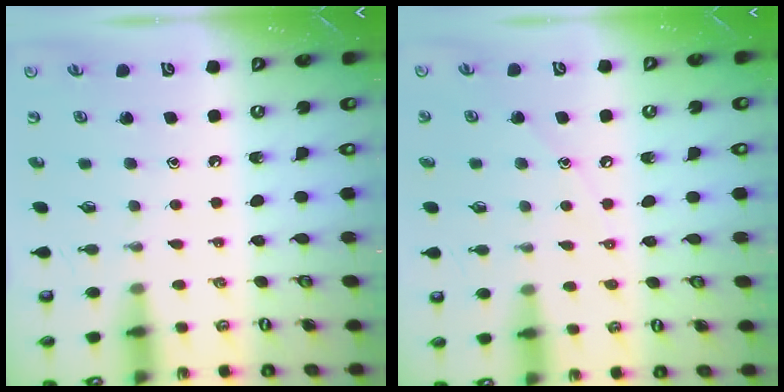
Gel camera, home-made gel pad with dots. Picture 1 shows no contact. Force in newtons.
{"total": 4.8, "press": 4.8, "slide": 0.5}